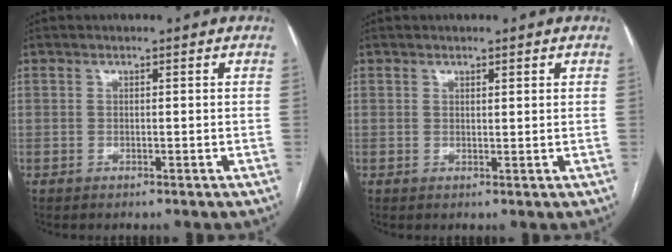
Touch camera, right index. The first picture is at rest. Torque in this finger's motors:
{"motor_torque": [-0.30, -0.14, -0.03, -0.01]}